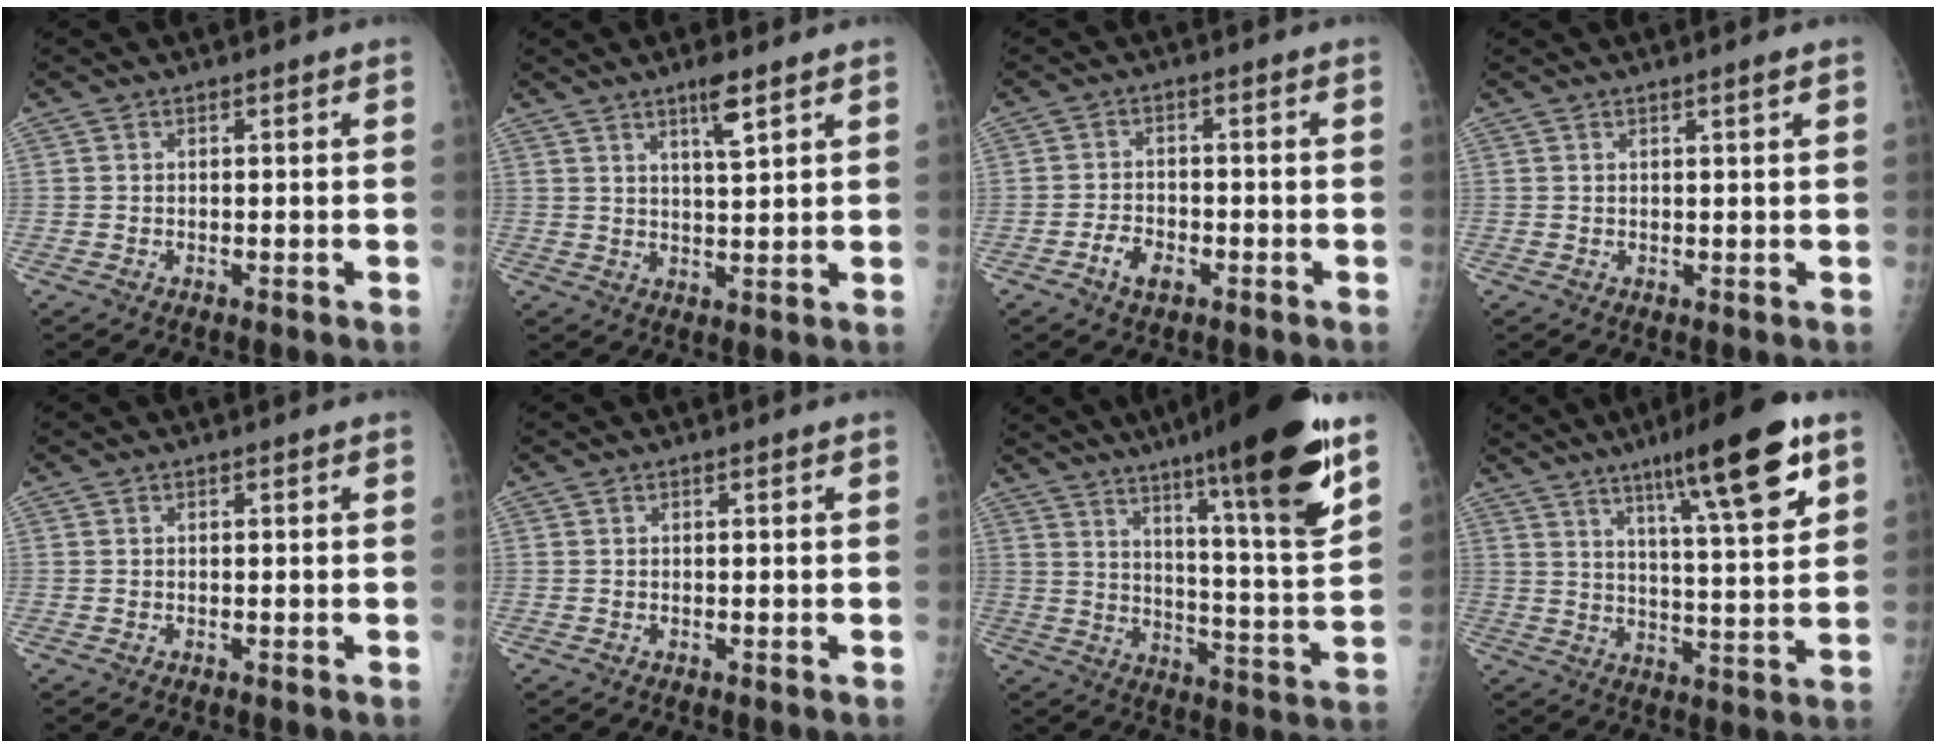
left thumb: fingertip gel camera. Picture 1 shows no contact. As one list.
[{"total": 5.0, "force": [3.1, 0.7, 3.9], "torque": [-0.067, -0.020, 0.056]}, {"total": 4.2, "force": [-2.3, 2.5, 2.6], "torque": [-0.038, 0.016, -0.040]}, {"total": 1.1, "force": [0.6, -0.2, 0.9], "torque": [-0.018, -0.003, 0.012]}, {"total": 0.0}, {"total": 0.0}, {"total": 22.5, "force": [13.9, 1.9, 17.6], "torque": [-0.243, -0.064, 0.214]}, {"total": 17.2, "force": [9.3, 2.6, 14.1], "torque": [-0.201, -0.038, 0.143]}]